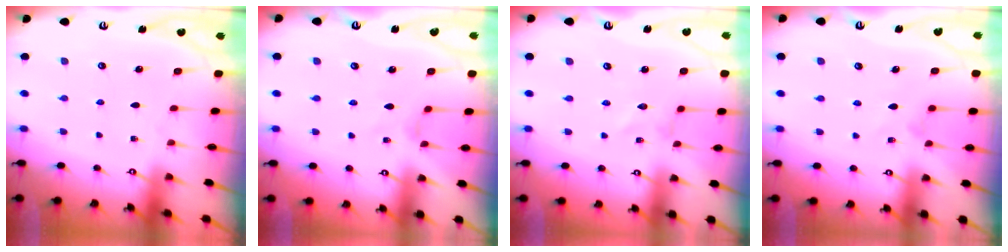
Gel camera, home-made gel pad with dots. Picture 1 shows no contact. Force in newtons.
{"total": 0.7, "press": 0.6, "slide": 0.3}
{"total": 0.0}
{"total": 2.5, "press": 2.5, "slide": 0.4}